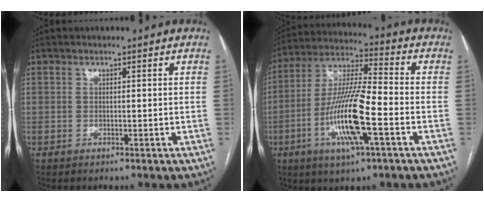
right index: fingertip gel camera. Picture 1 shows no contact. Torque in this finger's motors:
{"motor_torque": [1.83, -0.31, 0.86, 0.15]}